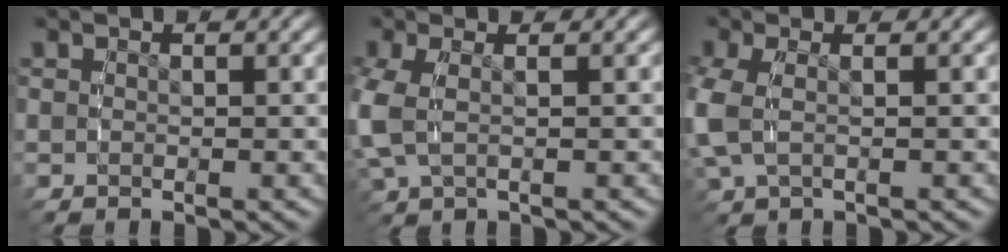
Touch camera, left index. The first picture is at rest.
{"total": 3.1, "force": [0.2, 1.8, 2.5], "torque": [-0.079, -0.006, 0.011]}
{"total": 2.8, "force": [0.2, 1.5, 2.3], "torque": [-0.076, -0.007, 0.010]}